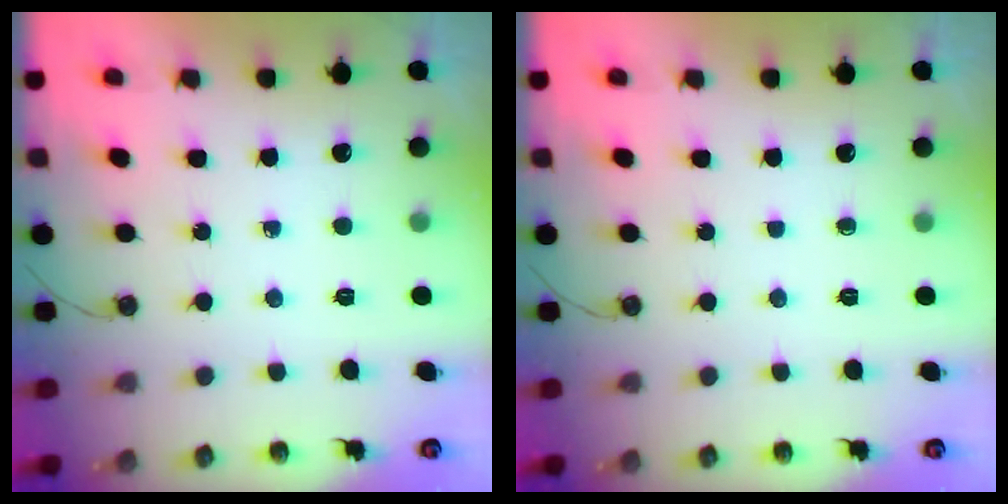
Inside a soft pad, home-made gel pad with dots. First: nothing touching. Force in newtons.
{"total": 0.0}